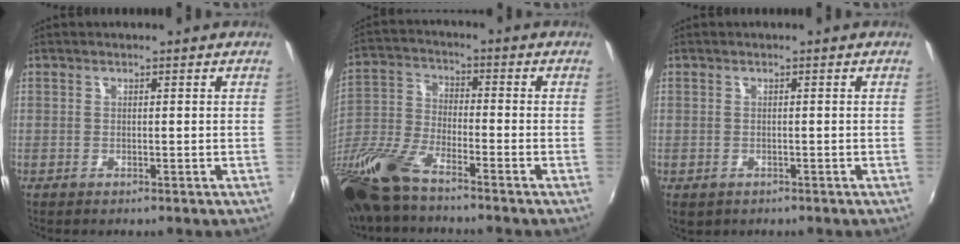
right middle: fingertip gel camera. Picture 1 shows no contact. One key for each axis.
{"total": 16.2, "fx": -11.9, "fy": 4.5, "fz": 10.0, "tx": -0.231, "ty": -0.031, "tz": -0.242}
{"total": 1.7, "fx": -0.7, "fy": 1.4, "fz": 0.9, "tx": -0.019, "ty": -0.005, "tz": -0.007}